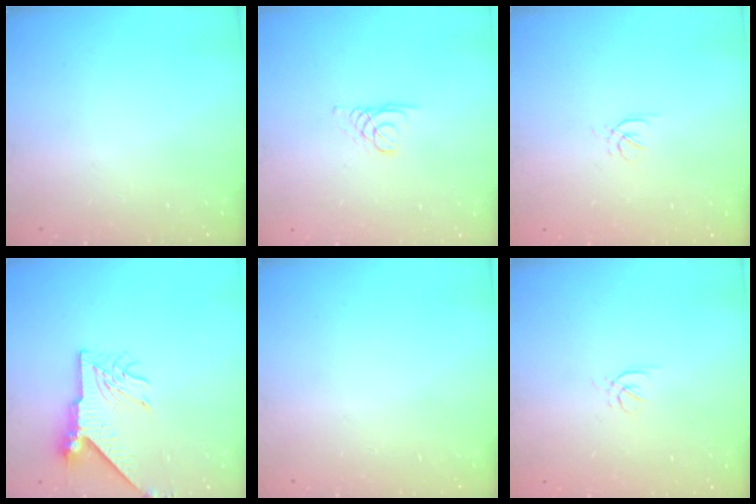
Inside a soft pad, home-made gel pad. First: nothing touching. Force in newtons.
{"total": 1.4, "press": 1.3, "slide": 0.1}
{"total": 1.7, "press": 1.6, "slide": 0.5}
{"total": 8.5, "press": 8.4, "slide": 1.0}
{"total": 0.0}
{"total": 1.7, "press": 1.6, "slide": 0.5}